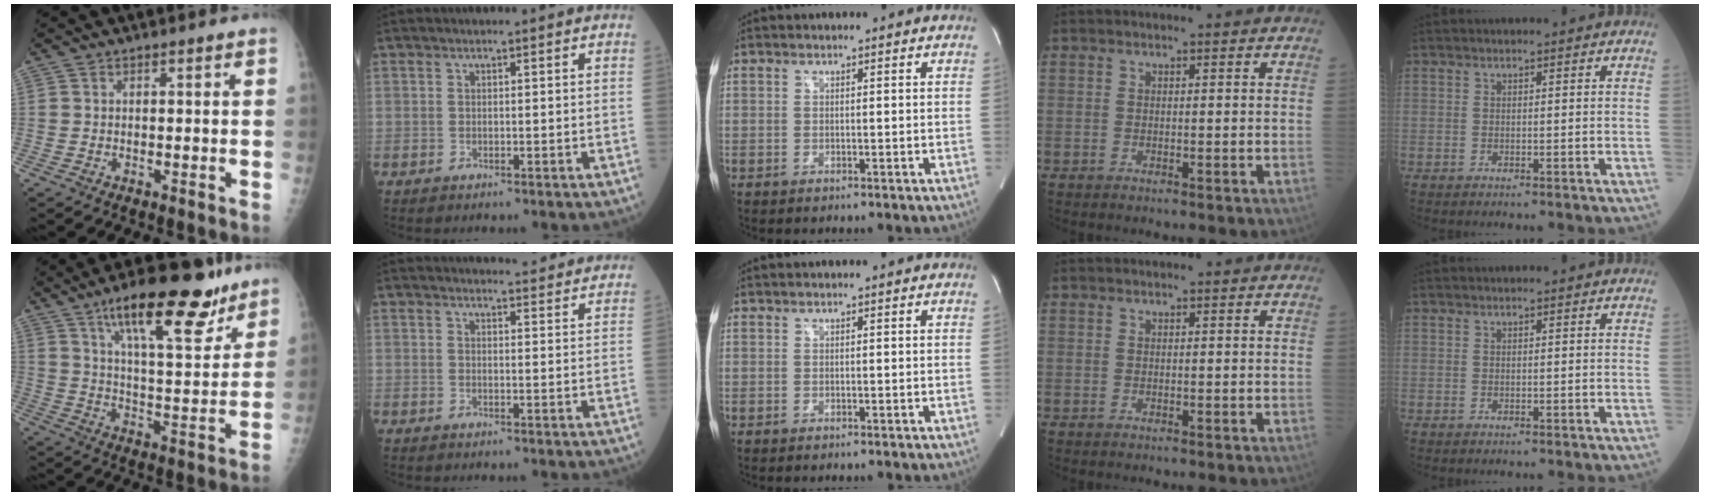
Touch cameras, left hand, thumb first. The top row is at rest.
{"thumb": {"total": 19.7, "force": [12.7, 6.2, 13.6], "torque": [-0.174, -0.058, 0.204]}, "index": {"total": 7.7, "force": [7.5, 0.8, 1.7], "torque": [-0.012, 0.004, 0.074]}}